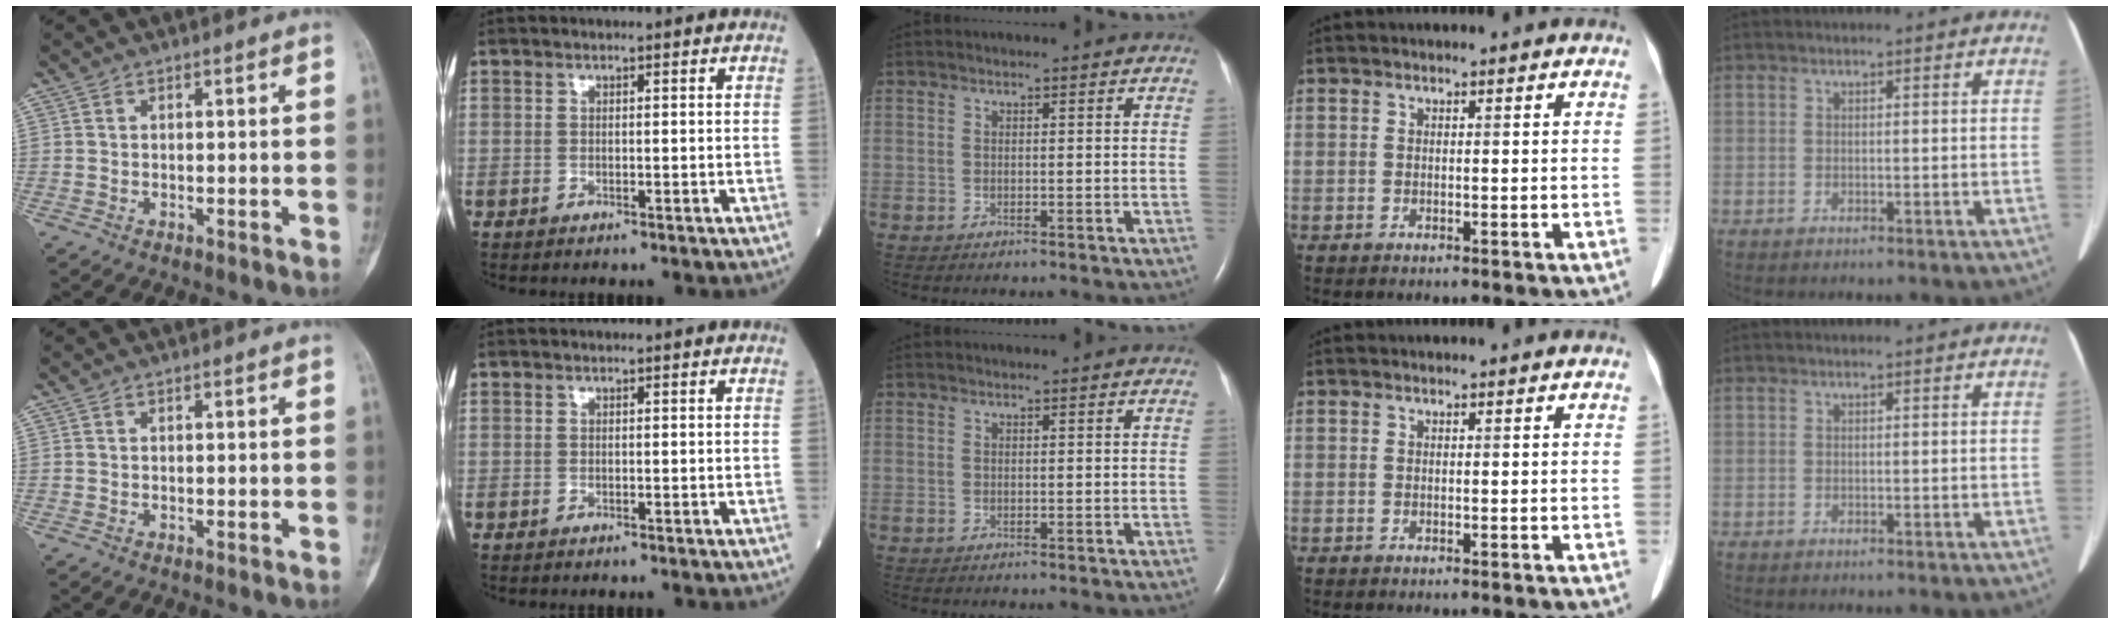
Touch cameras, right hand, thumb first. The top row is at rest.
{}